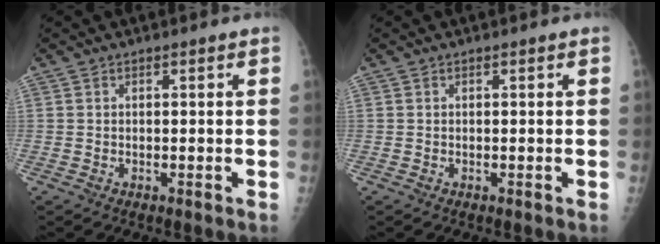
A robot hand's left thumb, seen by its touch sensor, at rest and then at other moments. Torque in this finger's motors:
{"motor_torque": [-0.01, 0.01, -0.04, 0.01, 0.00]}